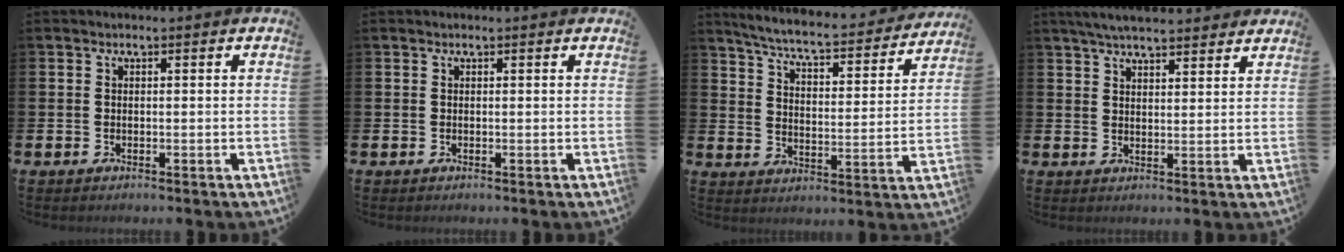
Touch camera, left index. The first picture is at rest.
{"total": 0.0}
{"total": 6.1, "force": [5.6, 0.5, 2.3], "torque": [-0.067, -0.046, 0.088]}
{"total": 5.0, "force": [4.8, 0.6, 1.3], "torque": [-0.031, -0.016, 0.087]}